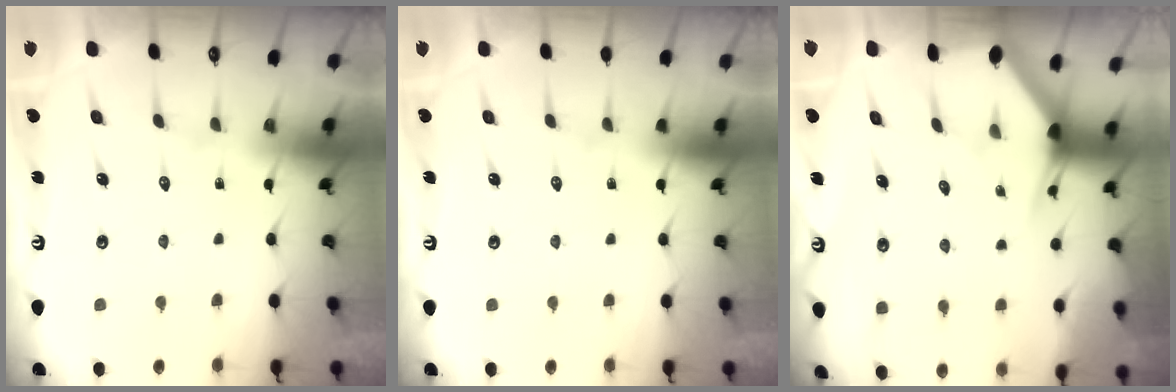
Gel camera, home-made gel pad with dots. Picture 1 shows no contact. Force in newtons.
{"total": 0.0}
{"total": 3.1, "press": 3.1, "slide": 0.0}